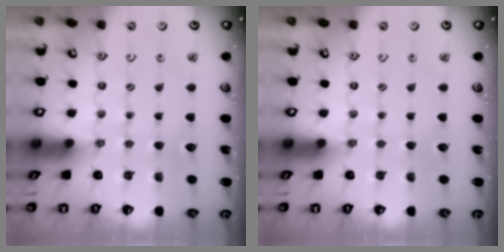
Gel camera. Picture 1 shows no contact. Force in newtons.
{"total": 0.0}